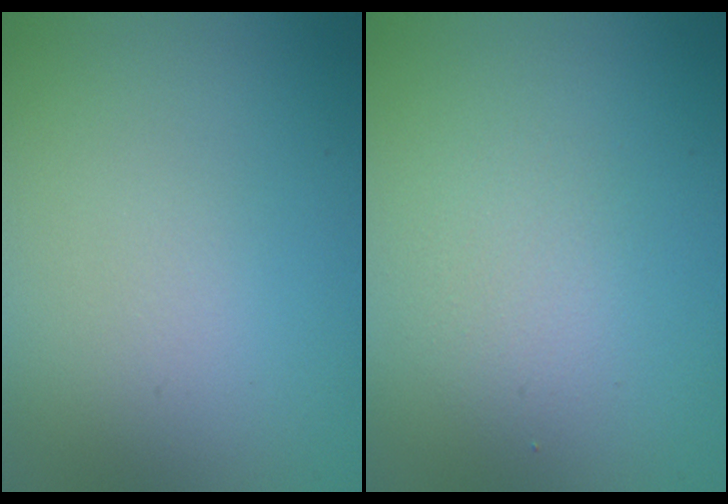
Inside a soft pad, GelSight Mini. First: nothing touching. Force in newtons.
{"total": 1.8, "press": 1.8, "slide": 0.0}